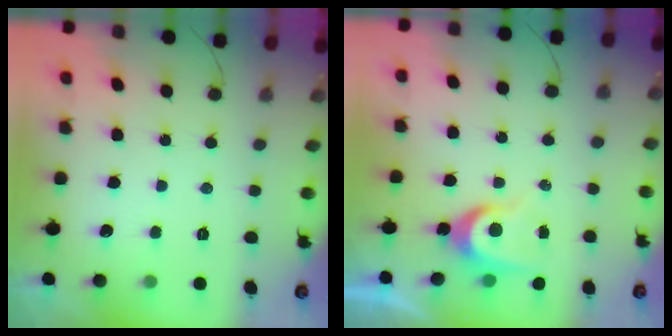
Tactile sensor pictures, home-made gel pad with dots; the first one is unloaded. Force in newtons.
{"total": 6.4, "press": 6.4, "slide": 0.4}